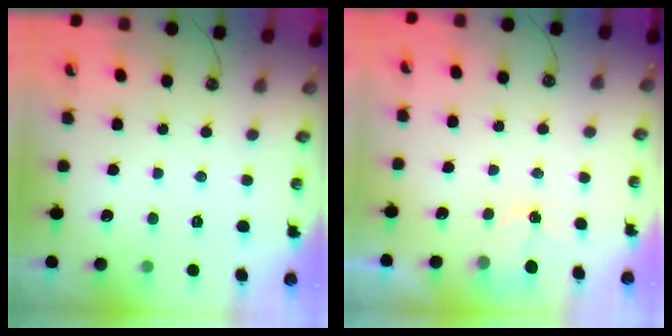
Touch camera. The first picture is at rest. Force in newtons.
{"total": 2.4, "press": 2.4, "slide": 0.3}